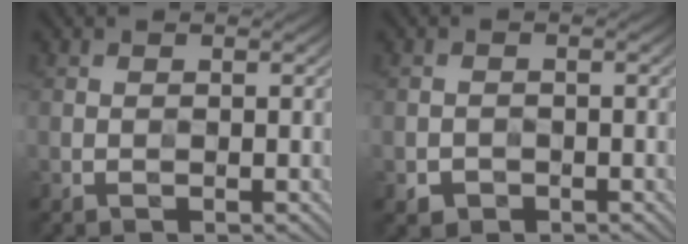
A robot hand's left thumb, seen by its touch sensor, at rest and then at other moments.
{"total": 1.5, "force": [-0.9, 1.1, 0.4], "torque": [-0.005, -0.004, -0.018]}